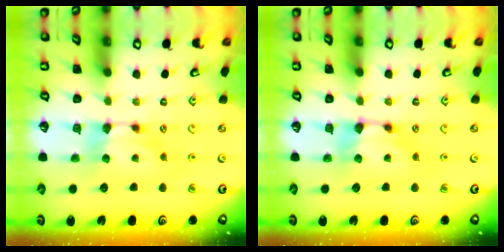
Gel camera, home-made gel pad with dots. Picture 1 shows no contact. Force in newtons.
{"total": 0.6, "press": 0.4, "slide": 0.5}